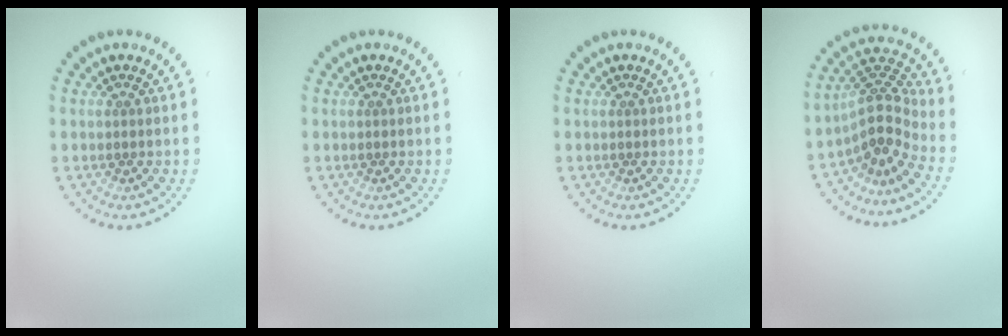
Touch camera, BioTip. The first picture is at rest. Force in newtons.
{"total": 0.0}
{"total": 0.0}
{"total": 4.0, "press": 2.8, "slide": 2.8}